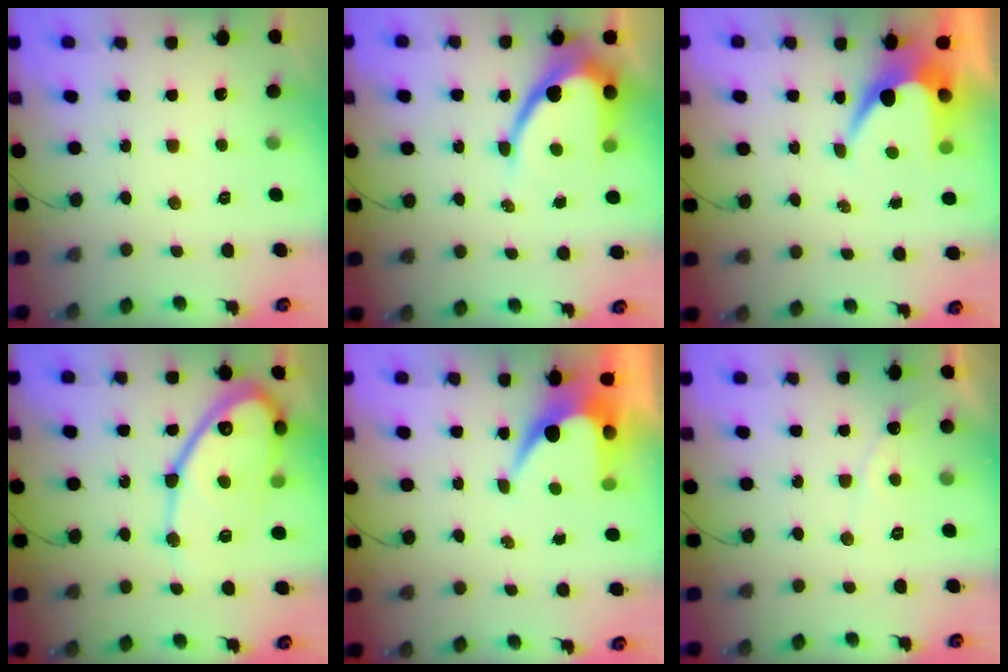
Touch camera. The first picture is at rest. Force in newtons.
{"total": 11.3, "press": 11.3, "slide": 1.1}
{"total": 7.6, "press": 7.5, "slide": 0.6}
{"total": 17.7, "press": 17.6, "slide": 1.6}
{"total": 7.5, "press": 7.4, "slide": 0.4}
{"total": 5.9, "press": 5.9, "slide": 0.5}